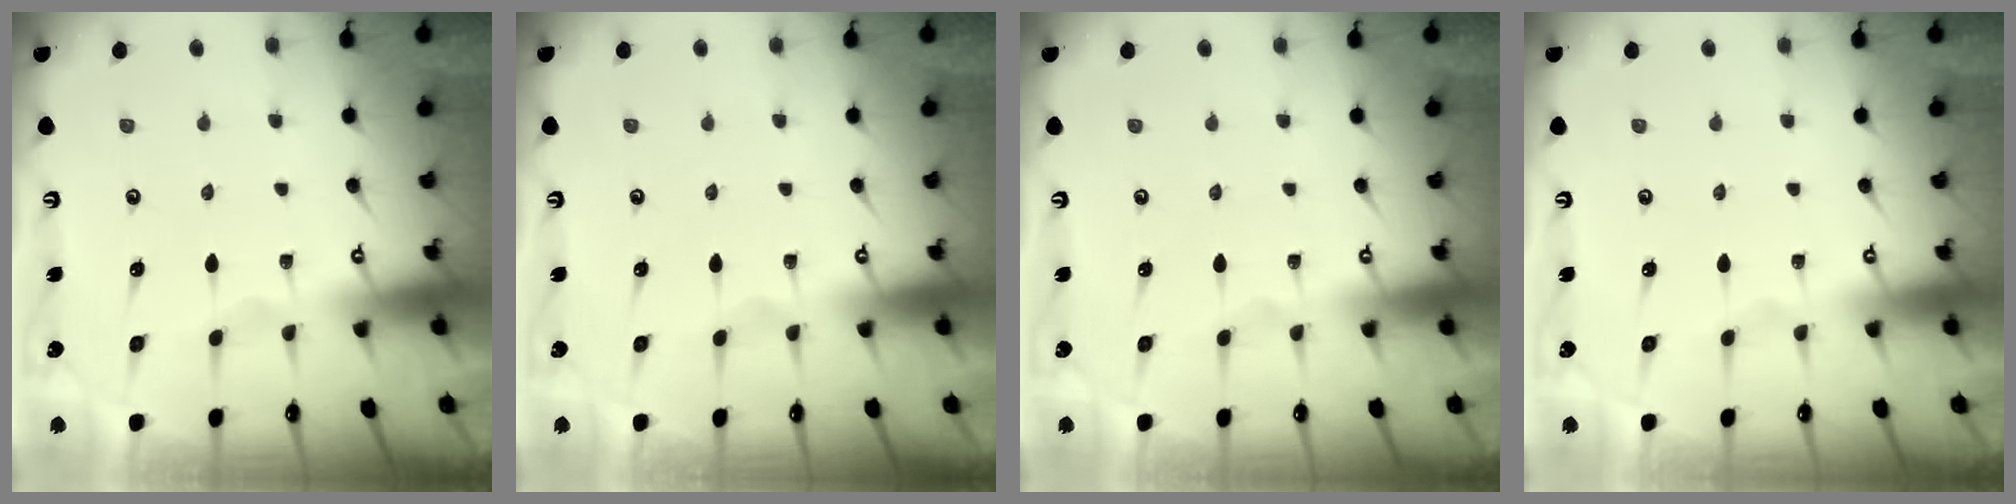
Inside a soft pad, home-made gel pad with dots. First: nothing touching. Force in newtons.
{"total": 0.0}
{"total": 0.0}
{"total": 0.0}